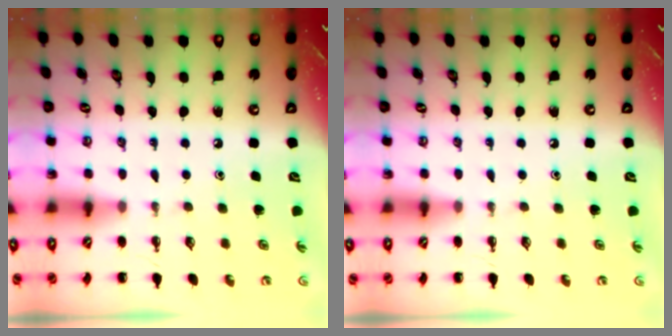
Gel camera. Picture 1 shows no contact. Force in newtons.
{"total": 0.0}